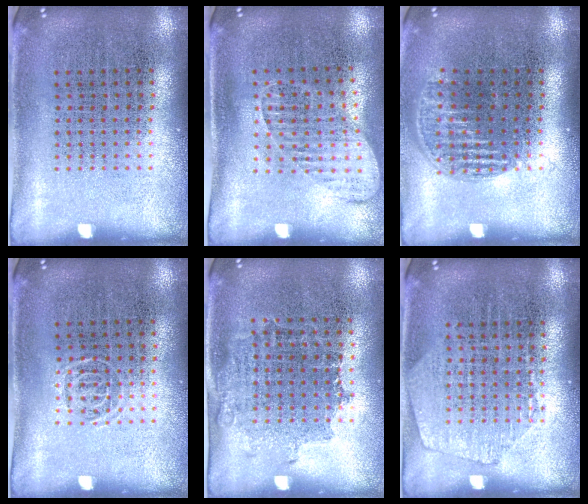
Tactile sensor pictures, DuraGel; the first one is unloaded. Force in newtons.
{"total": 1.3, "press": 1.1, "slide": 0.7}
{"total": 1.1, "press": 1.0, "slide": 0.5}
{"total": 0.6, "press": 0.4, "slide": 0.4}
{"total": 1.0, "press": 0.9, "slide": 0.6}
{"total": 1.2, "press": 1.2, "slide": 0.2}